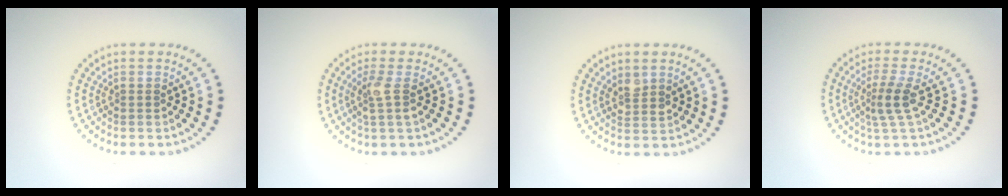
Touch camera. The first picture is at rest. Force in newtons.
{"total": 1.8, "press": 1.5, "slide": 1.1}
{"total": 1.7, "press": 1.5, "slide": 0.8}
{"total": 2.5, "press": 1.8, "slide": 1.8}